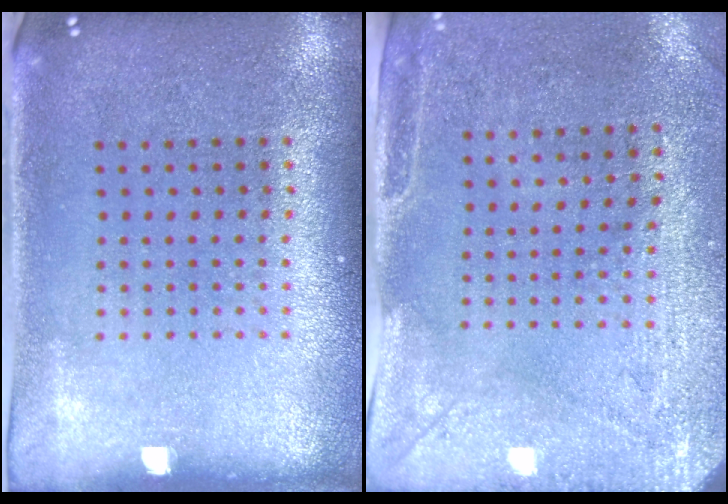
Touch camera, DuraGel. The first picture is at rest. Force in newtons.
{"total": 3.0, "press": 2.4, "slide": 1.8}